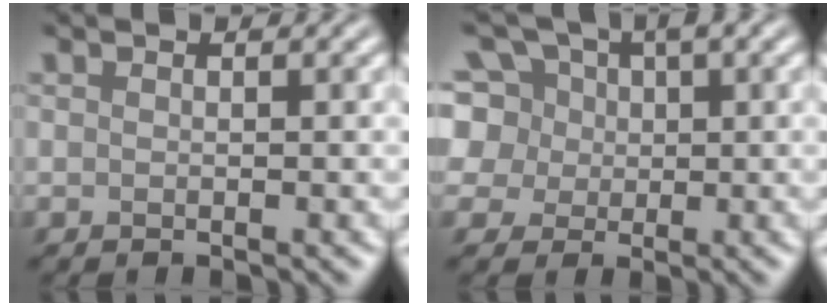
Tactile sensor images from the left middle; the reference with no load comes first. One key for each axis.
{"total": 6.7, "fx": 1.9, "fy": 5.6, "fz": 3.0, "tx": -0.057, "ty": 0.032, "tz": 0.022}